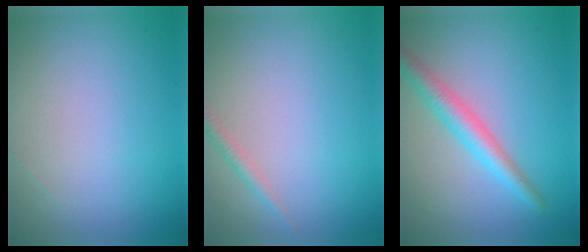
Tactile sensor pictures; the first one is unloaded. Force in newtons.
{"total": 1.0, "press": 1.0, "slide": 0.0}
{"total": 3.3, "press": 3.3, "slide": 0.1}